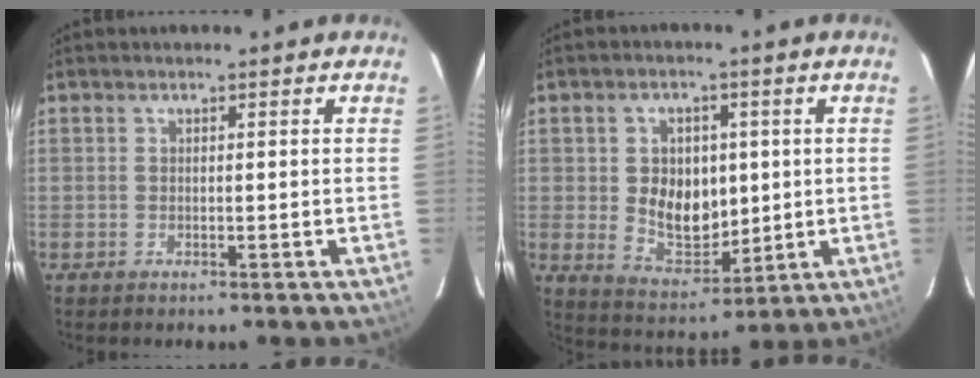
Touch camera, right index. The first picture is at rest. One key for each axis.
{"total": 10.3, "fx": 0.6, "fy": 7.7, "fz": 6.8, "tx": -0.128, "ty": 0.000, "tz": 0.030}